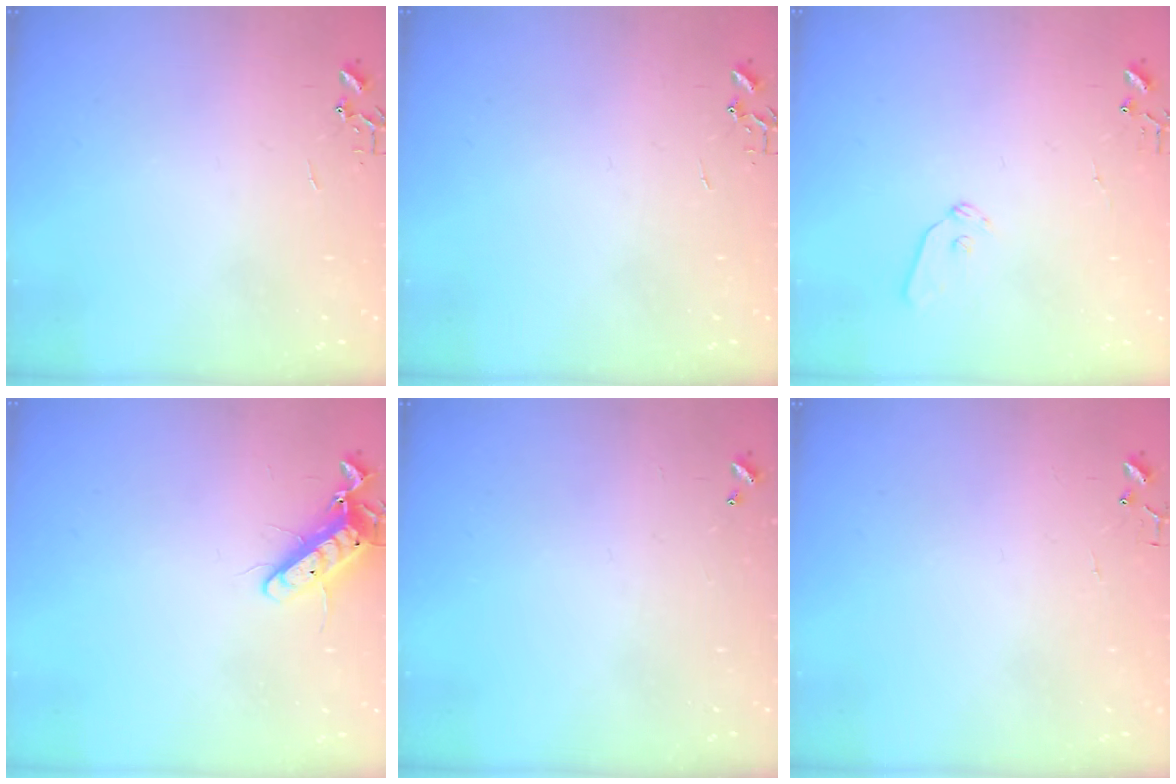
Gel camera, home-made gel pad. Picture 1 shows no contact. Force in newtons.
{"total": 0.0}
{"total": 6.0, "press": 5.9, "slide": 0.8}
{"total": 12.1, "press": 12.0, "slide": 1.4}
{"total": 0.0}
{"total": 4.9, "press": 4.8, "slide": 0.4}